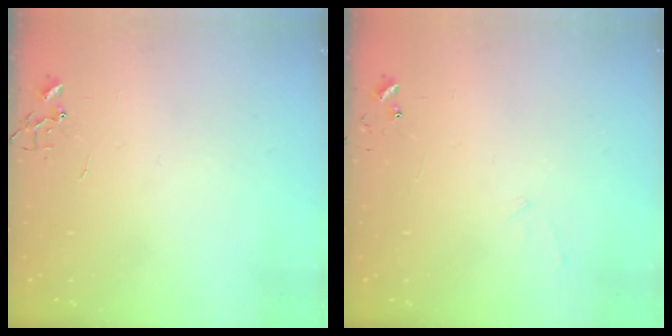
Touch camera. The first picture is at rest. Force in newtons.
{"total": 5.4, "press": 5.4, "slide": 0.4}